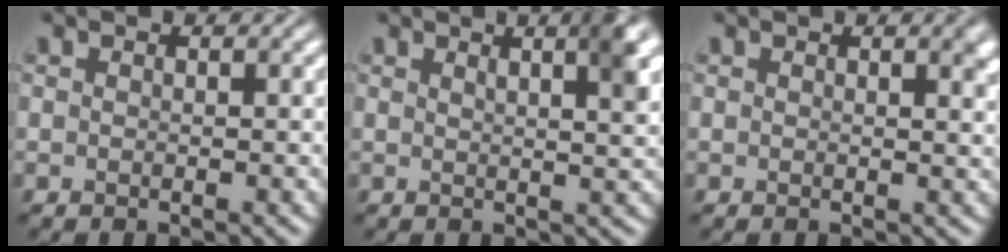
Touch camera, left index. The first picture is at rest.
{"total": 4.3, "force": [2.2, 1.2, 3.6], "torque": [-0.028, 0.013, 0.022]}
{"total": 1.6, "force": [1.0, 0.6, 1.2], "torque": [-0.006, 0.002, 0.013]}